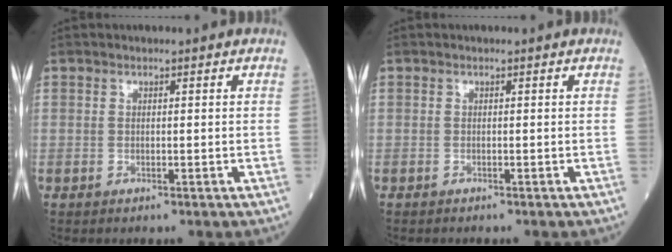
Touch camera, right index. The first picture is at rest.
{"total": 0.6, "force": [-0.5, 0.0, 0.1], "torque": [0.000, 0.000, -0.012]}